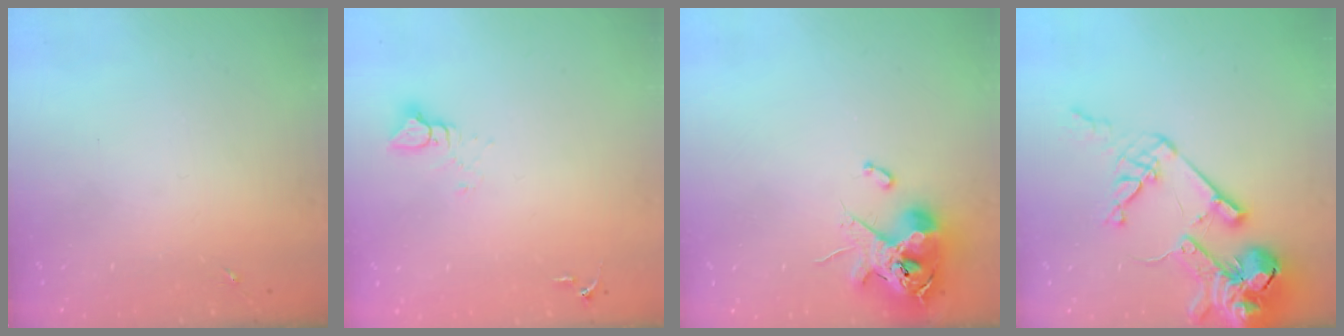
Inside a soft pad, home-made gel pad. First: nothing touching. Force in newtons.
{"total": 4.2, "press": 4.2, "slide": 0.2}
{"total": 12.6, "press": 12.4, "slide": 2.1}
{"total": 23.3, "press": 23.1, "slide": 3.0}